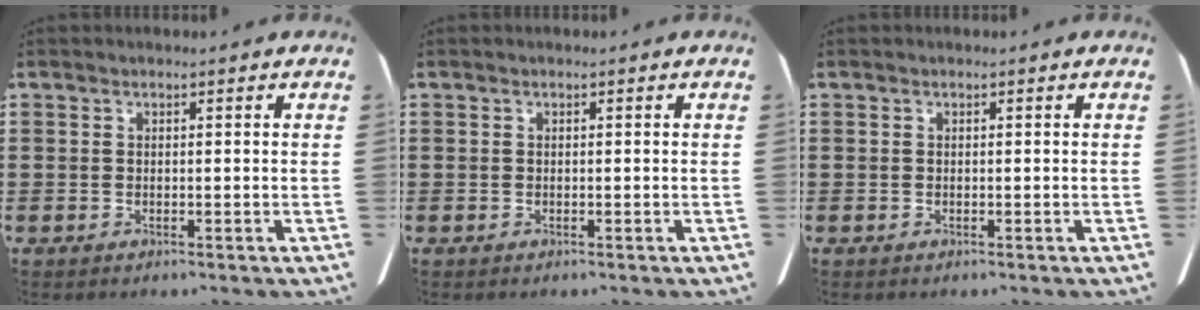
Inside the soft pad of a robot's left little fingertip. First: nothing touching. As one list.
[{"total": 0.0}, {"total": 0.0}]